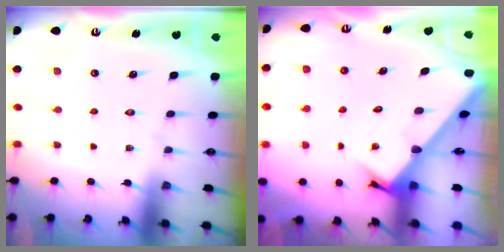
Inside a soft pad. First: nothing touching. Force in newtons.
{"total": 3.1, "press": 3.1, "slide": 0.3}